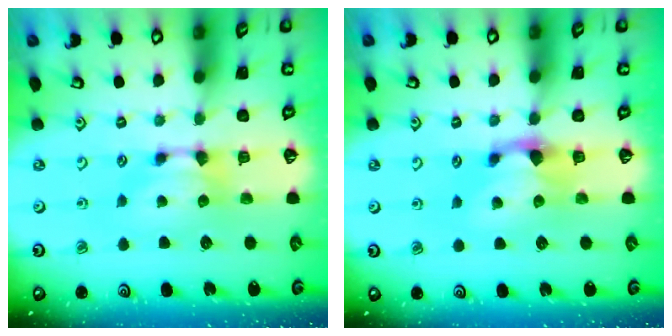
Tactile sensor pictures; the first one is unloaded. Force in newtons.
{"total": 0.9, "press": 0.5, "slide": 0.8}